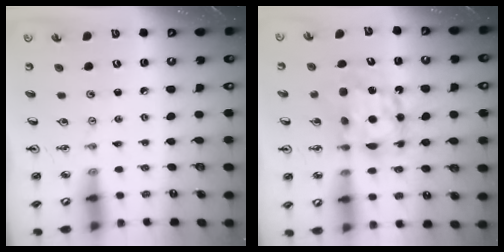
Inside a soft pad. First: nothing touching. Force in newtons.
{"total": 10.5, "press": 10.5, "slide": 1.0}